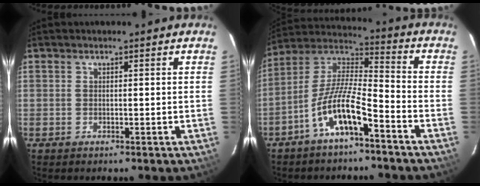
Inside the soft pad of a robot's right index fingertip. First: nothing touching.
{"total": 11.5, "force": [-6.7, 2.6, 9.0], "torque": [-0.185, 0.007, -0.129]}